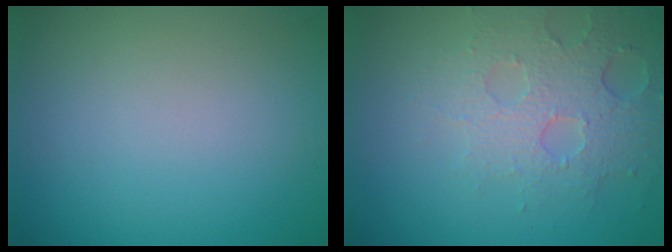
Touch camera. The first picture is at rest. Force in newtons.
{"total": 3.8, "press": 3.8, "slide": 0.7}